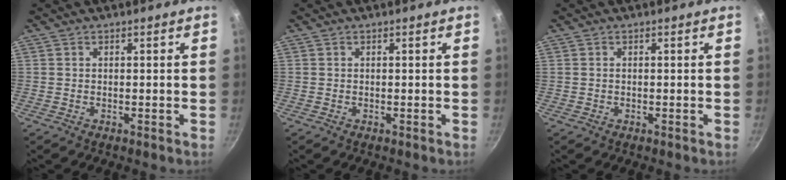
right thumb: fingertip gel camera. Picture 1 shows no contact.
{"total": 0.0}
{"total": 0.0}